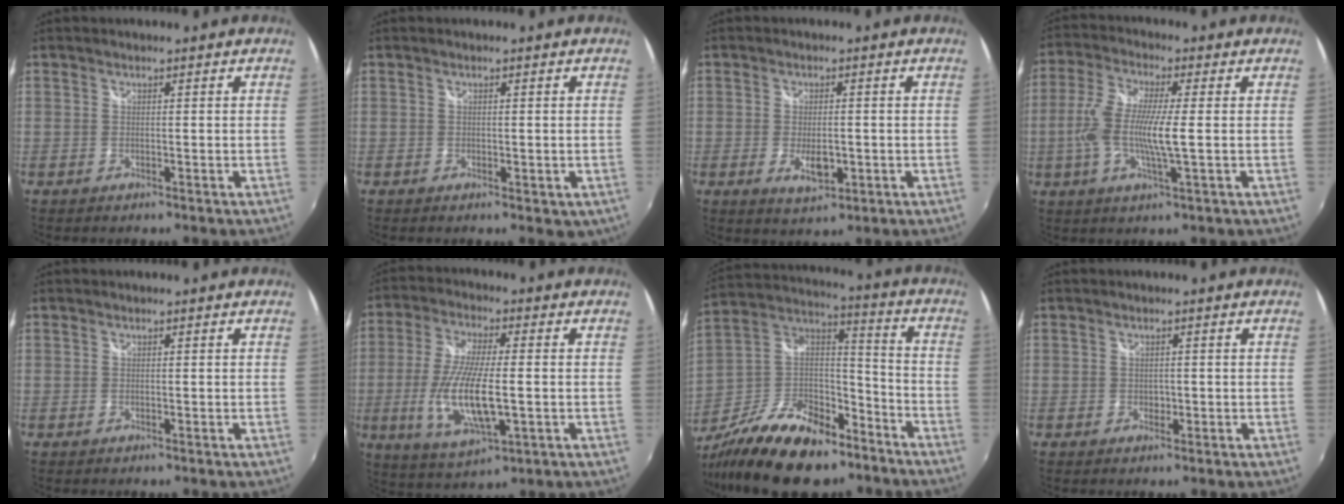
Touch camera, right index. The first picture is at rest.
{"total": 1.5, "force": [-0.2, 1.1, 1.1], "torque": [-0.014, -0.004, -0.001]}
{"total": 5.0, "force": [-1.3, 2.5, 4.1], "torque": [-0.076, -0.011, -0.018]}
{"total": 10.0, "force": [-1.2, 1.3, 9.8], "torque": [-0.199, -0.006, -0.027]}
{"total": 0.0}
{"total": 14.4, "force": [-2.6, 4.1, 13.5], "torque": [-0.272, -0.018, -0.044]}
{"total": 25.2, "force": [-16.9, 11.7, 14.5], "torque": [-0.295, 0.008, -0.278]}
{"total": 1.1, "force": [-0.2, 1.0, 0.4], "torque": [-0.002, -0.001, -0.002]}